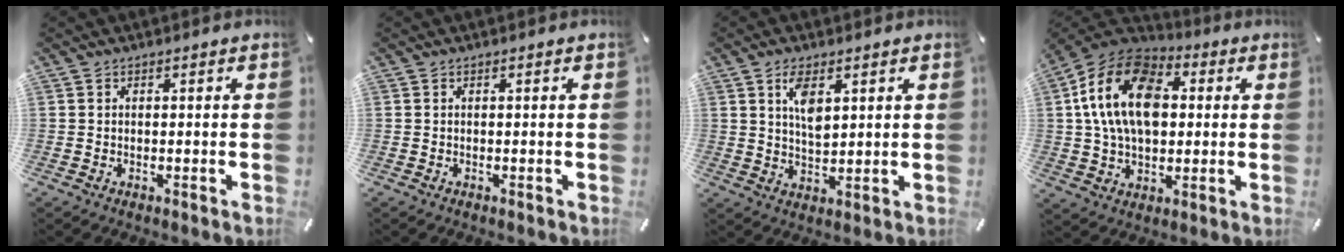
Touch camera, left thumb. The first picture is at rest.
{"total": 0.0}
{"total": 6.2, "force": [3.0, 3.1, 4.5], "torque": [-0.074, -0.006, 0.049]}
{"total": 18.4, "force": [2.5, 13.0, 12.7], "torque": [-0.257, 0.015, 0.041]}